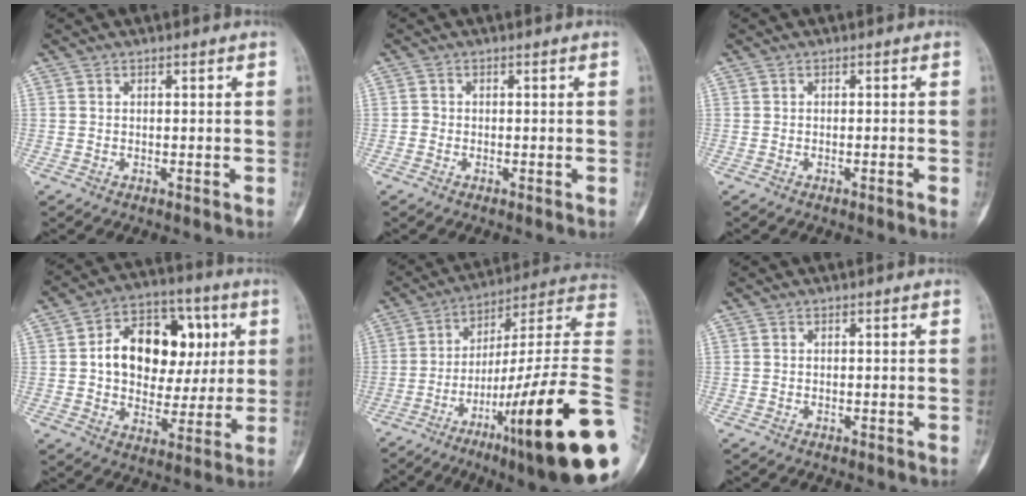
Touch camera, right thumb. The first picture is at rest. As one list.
[{"total": 0.8, "force": [-0.3, 0.7, 0.2], "torque": [0.001, 0.003, -0.011]}, {"total": 1.0, "force": [-0.5, 0.0, 0.9], "torque": [-0.019, 0.002, -0.005]}, {"total": 18.5, "force": [3.2, 13.1, 12.6], "torque": [-0.145, 0.018, 0.053]}, {"total": 30.0, "force": [-9.7, 3.8, 28.1], "torque": [-0.348, 0.059, -0.150]}, {"total": 0.0}]